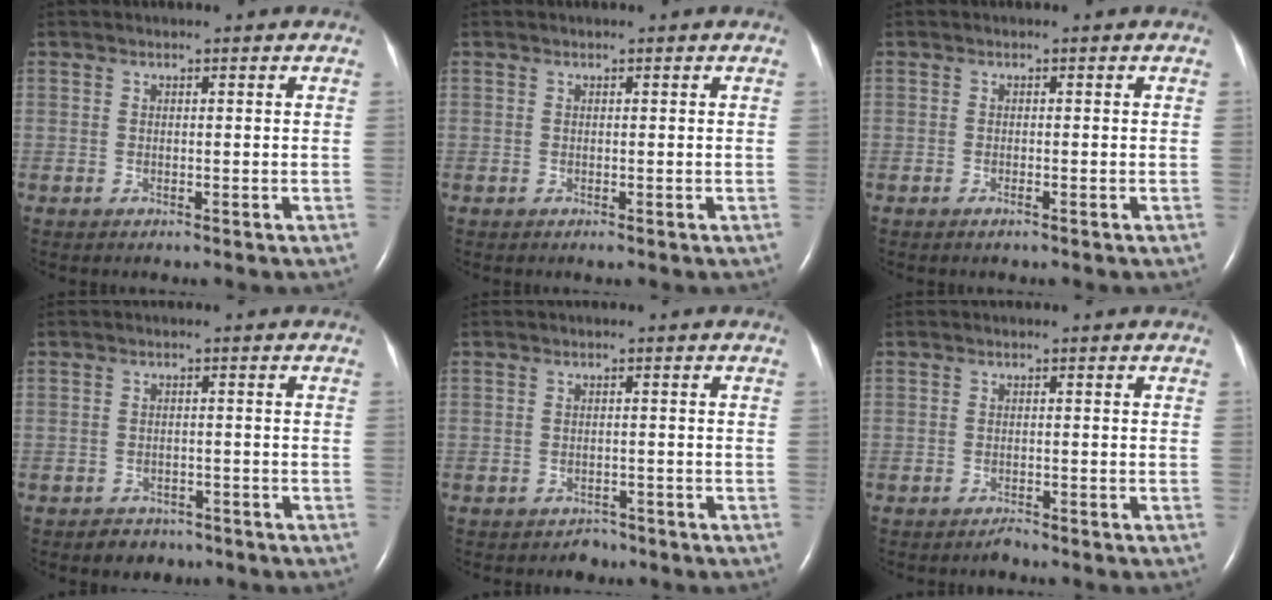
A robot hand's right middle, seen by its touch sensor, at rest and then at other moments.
{"total": 0.0}
{"total": 0.7, "force": [-0.5, 0.0, 0.5], "torque": [-0.014, -0.001, -0.008]}
{"total": 3.0, "force": [-2.3, 1.9, 0.2], "torque": [-0.014, 0.007, -0.031]}
{"total": 1.6, "force": [-1.3, 1.0, 0.0], "torque": [-0.009, 0.004, -0.019]}
{"total": 0.9, "force": [-0.9, 0.1, 0.2], "torque": [-0.006, -0.002, -0.013]}